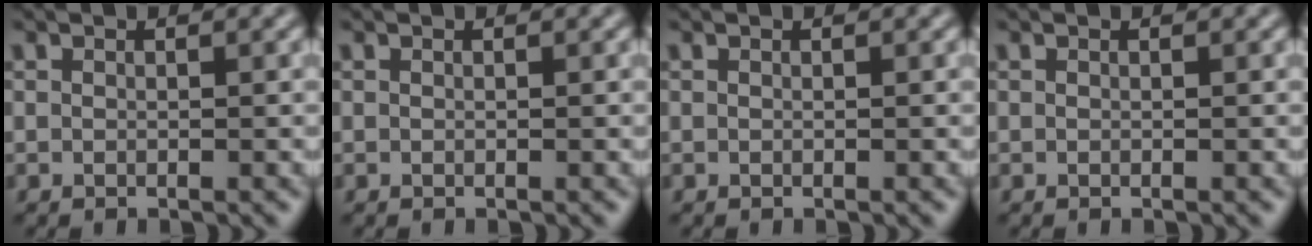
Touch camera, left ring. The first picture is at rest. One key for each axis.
{"total": 0.0}
{"total": 0.0}
{"total": 0.0}